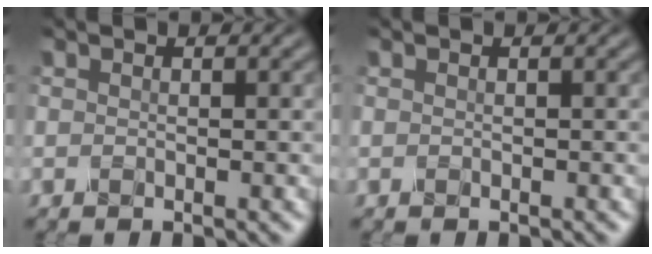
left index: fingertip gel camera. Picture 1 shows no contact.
{"total": 0.0}